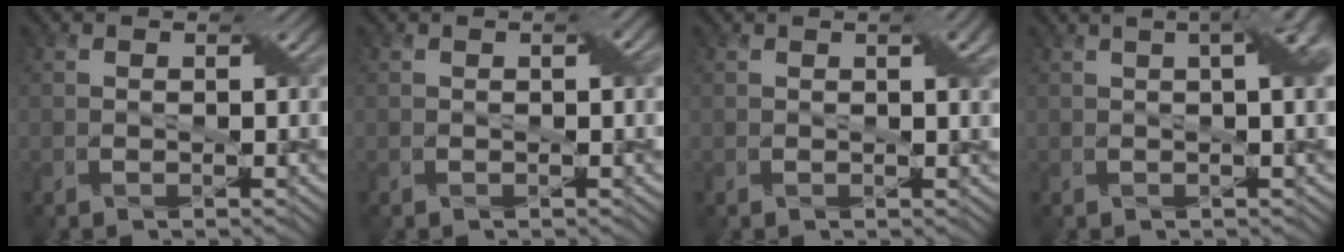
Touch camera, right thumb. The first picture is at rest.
{"total": 1.1, "force": [0.2, 0.2, 1.1], "torque": [-0.015, 0.005, 0.003]}
{"total": 2.7, "force": [1.1, 0.6, 2.5], "torque": [-0.037, 0.006, 0.017]}
{"total": 6.8, "force": [1.6, 2.4, 6.1], "torque": [-0.056, 0.034, 0.008]}